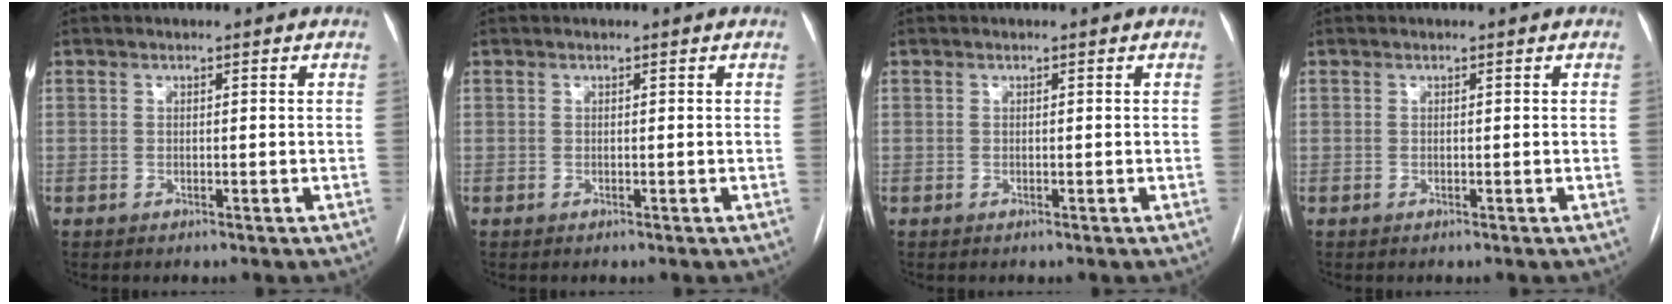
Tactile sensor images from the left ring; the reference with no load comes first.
{"total": 0.0}
{"total": 0.0}
{"total": 0.0}